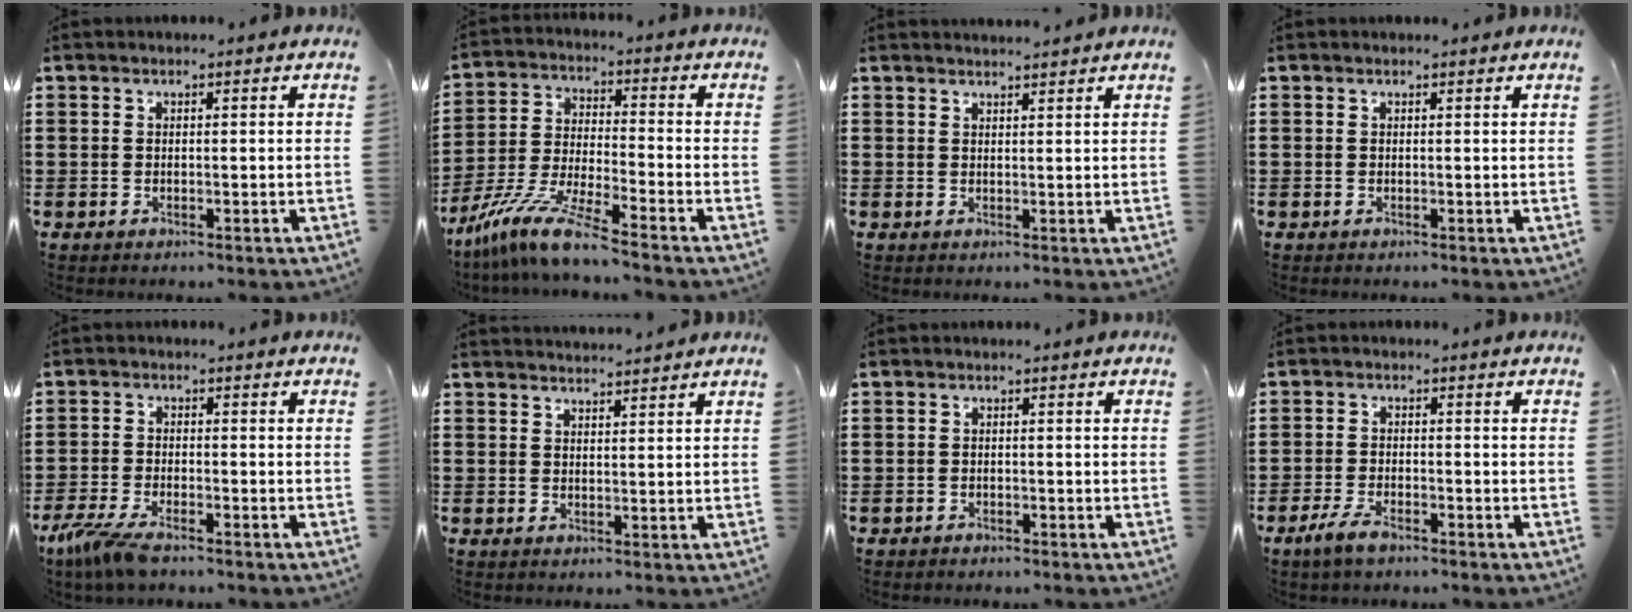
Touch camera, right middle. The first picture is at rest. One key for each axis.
{"total": 9.5, "fx": -8.0, "fy": -0.2, "fz": 5.0, "tx": -0.112, "ty": -0.007, "tz": -0.165}
{"total": 1.5, "fx": 1.5, "fy": -0.1, "fz": 0.2, "tx": -0.006, "ty": 0.000, "tz": 0.029}
{"total": 0.0}
{"total": 4.9, "fx": -3.7, "fy": 0.8, "fz": 3.1, "tx": -0.086, "ty": -0.019, "tz": -0.075}
{"total": 2.0, "fx": 2.0, "fy": -0.1, "fz": 0.1, "tx": -0.007, "ty": 0.002, "tz": 0.039}
{"total": 0.8, "fx": -0.8, "fy": 0.2, "fz": 0.0, "tx": -0.001, "ty": 0.001, "tz": -0.018}
{"total": 3.4, "fx": -2.3, "fy": 1.1, "fz": 2.2, "tx": -0.051, "ty": 0.003, "tz": -0.048}